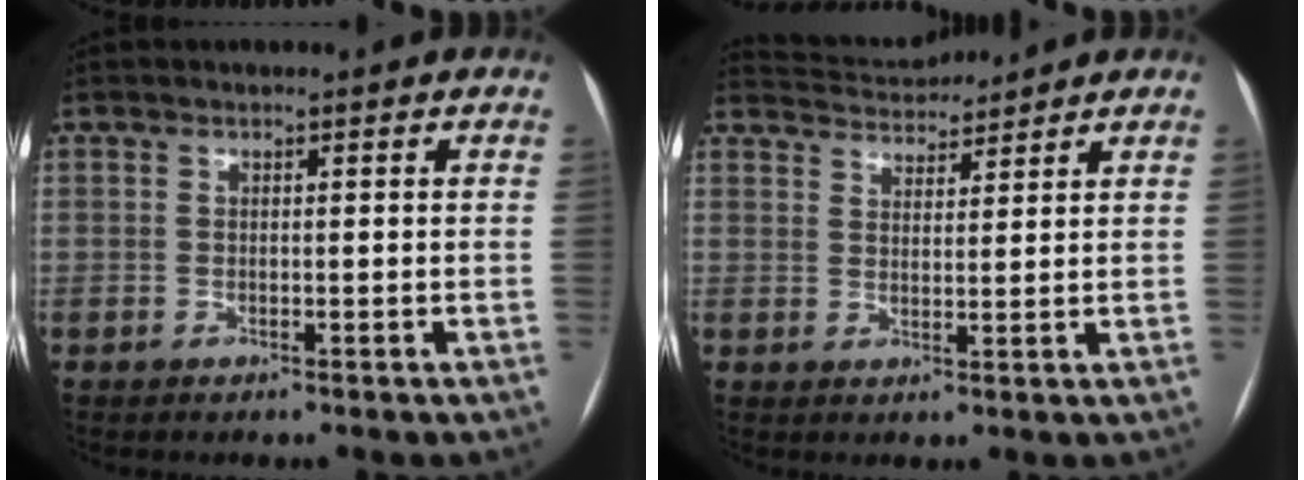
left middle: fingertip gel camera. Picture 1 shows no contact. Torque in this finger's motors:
{"motor_torque": [0.01, -0.31, -0.14, -0.05]}